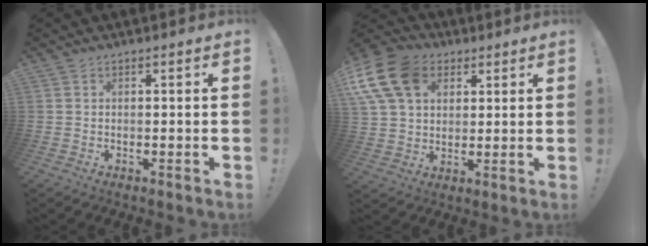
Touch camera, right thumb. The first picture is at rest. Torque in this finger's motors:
{"motor_torque": [0.26, 0.26, 0.69, 0.19, 0.12]}